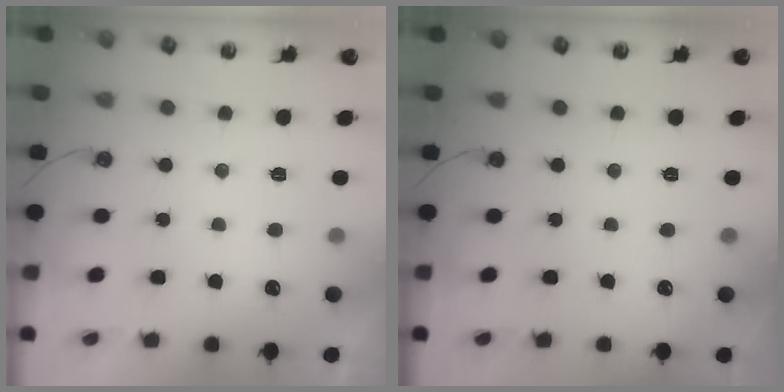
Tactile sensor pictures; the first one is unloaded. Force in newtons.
{"total": 0.0}